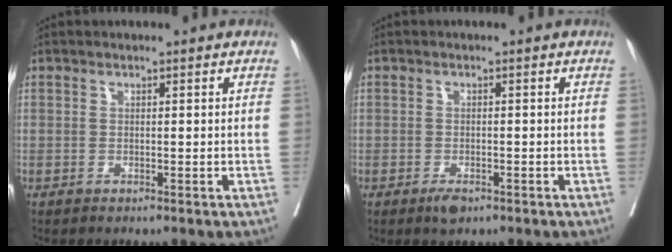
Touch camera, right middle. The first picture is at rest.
{"total": 2.1, "force": [-1.3, 0.8, 1.4], "torque": [-0.025, -0.002, -0.019]}